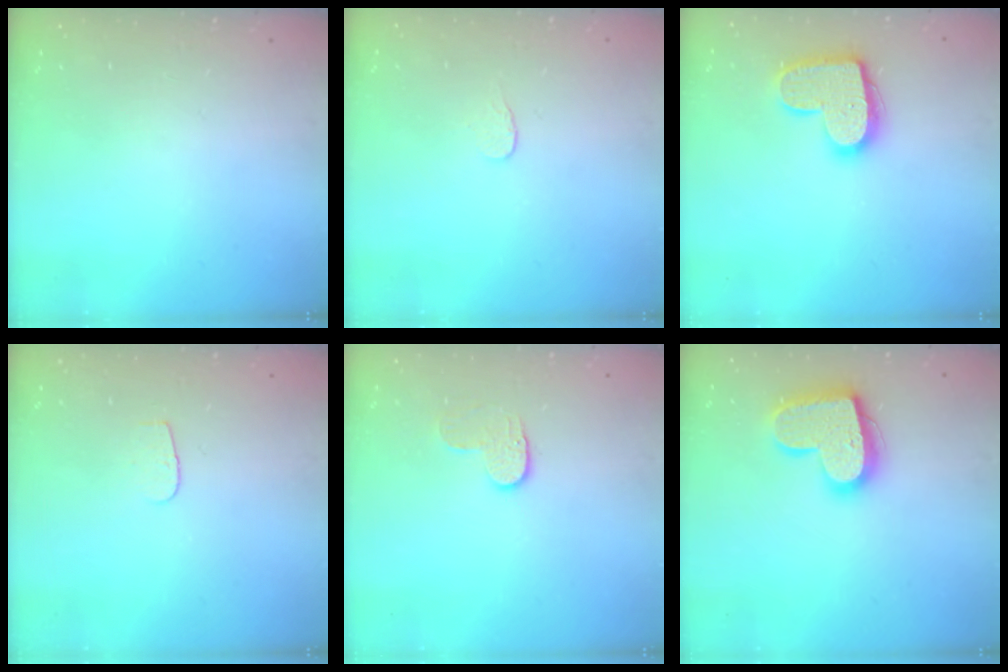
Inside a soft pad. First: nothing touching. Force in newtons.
{"total": 3.3, "press": 3.3, "slide": 0.4}
{"total": 14.5, "press": 14.5, "slide": 0.7}
{"total": 3.7, "press": 3.7, "slide": 0.4}
{"total": 4.1, "press": 4.1, "slide": 0.3}
{"total": 17.3, "press": 17.3, "slide": 1.1}